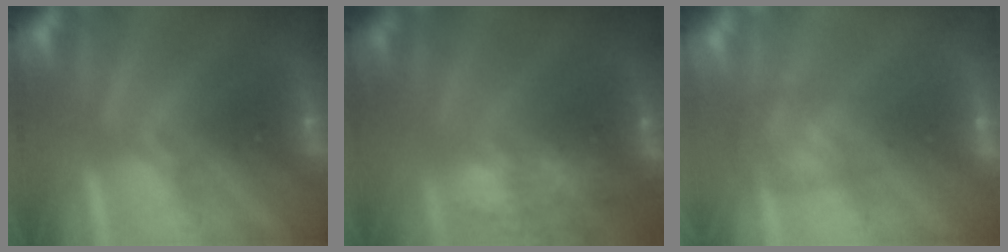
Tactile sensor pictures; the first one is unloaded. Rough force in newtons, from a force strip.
{"total": 10.8}
{"total": 9.3}